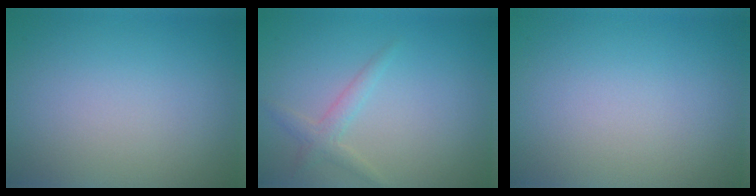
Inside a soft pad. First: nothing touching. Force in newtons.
{"total": 1.6, "press": 1.6, "slide": 0.0}
{"total": 0.0}